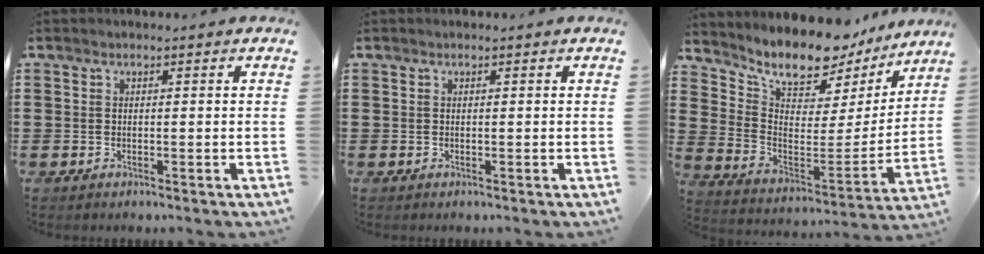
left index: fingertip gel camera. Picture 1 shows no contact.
{"total": 0.0}
{"total": 9.7, "force": [9.1, 2.4, 2.5], "torque": [-0.075, -0.078, 0.153]}